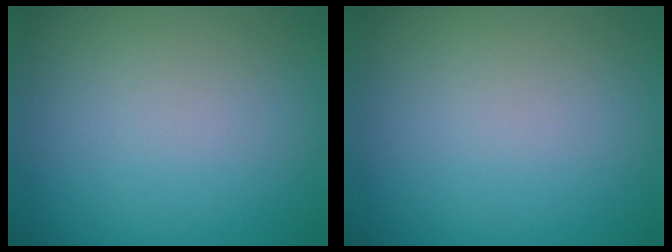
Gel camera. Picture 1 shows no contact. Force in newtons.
{"total": 0.0}